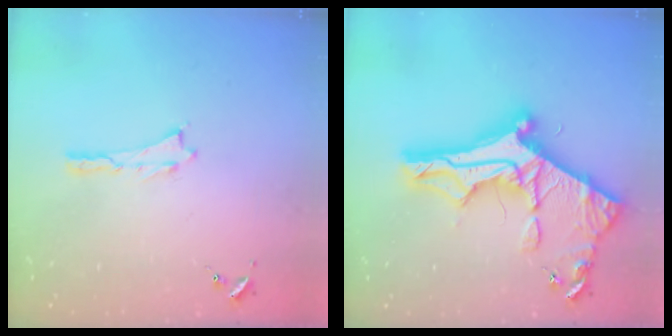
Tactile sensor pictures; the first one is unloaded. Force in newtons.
{"total": 12.4, "press": 12.3, "slide": 1.4}